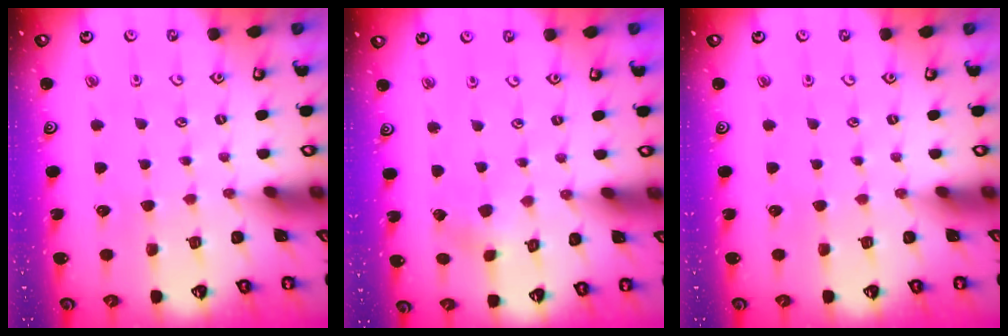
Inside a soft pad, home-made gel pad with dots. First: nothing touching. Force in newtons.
{"total": 2.8, "press": 2.8, "slide": 0.1}
{"total": 0.0}